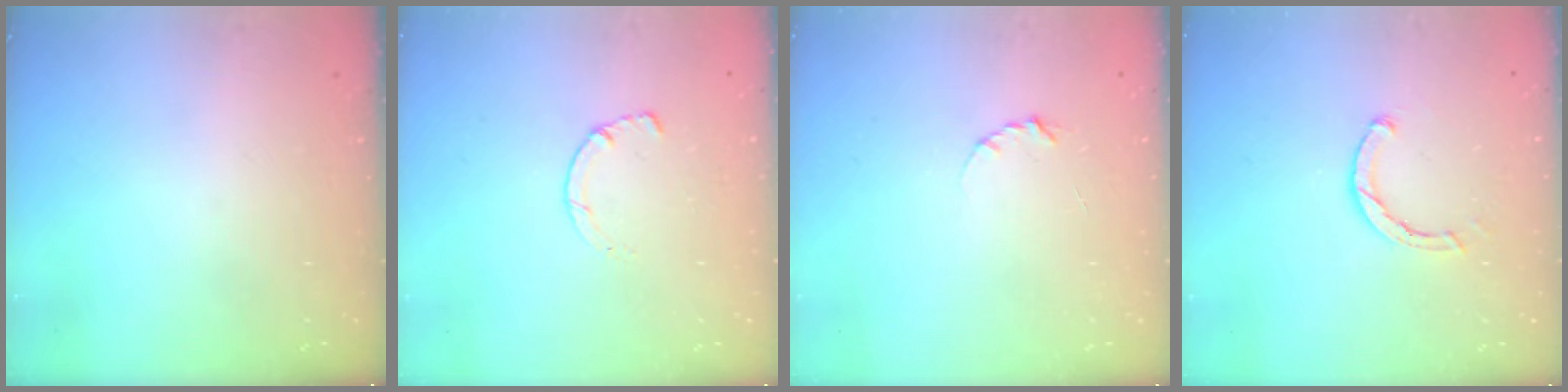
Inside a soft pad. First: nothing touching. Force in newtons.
{"total": 1.4, "press": 1.4, "slide": 0.3}
{"total": 2.3, "press": 2.3, "slide": 0.4}
{"total": 2.4, "press": 2.4, "slide": 0.1}